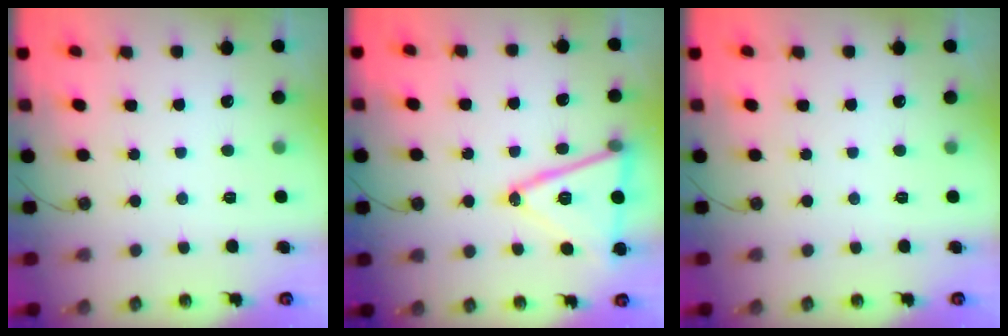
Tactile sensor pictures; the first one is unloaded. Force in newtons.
{"total": 17.5, "press": 17.2, "slide": 3.4}
{"total": 0.0}